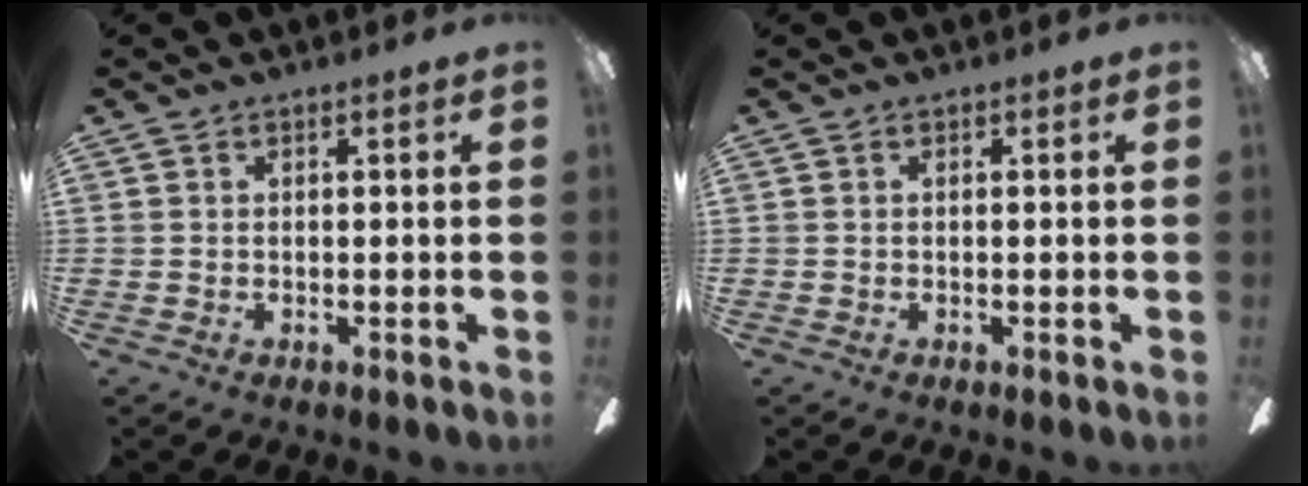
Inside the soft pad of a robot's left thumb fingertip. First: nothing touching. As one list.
[{"total": 0.0}]